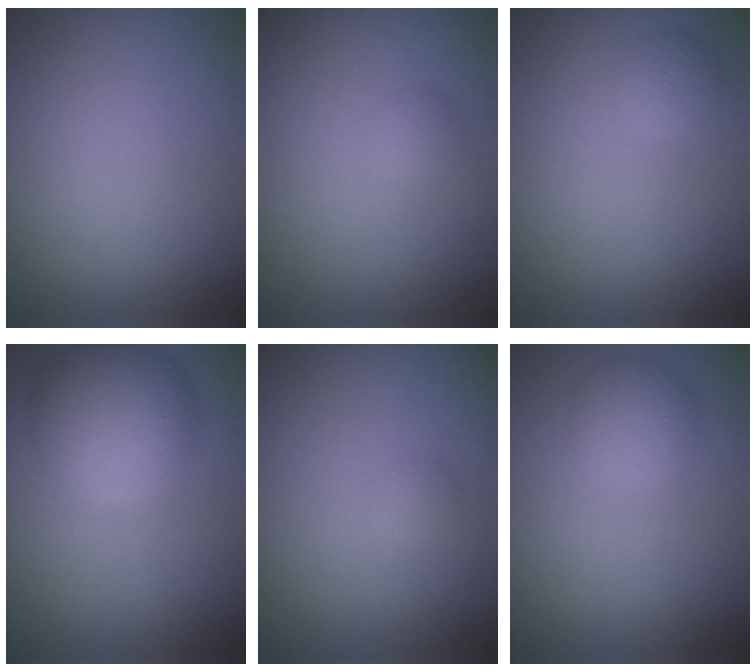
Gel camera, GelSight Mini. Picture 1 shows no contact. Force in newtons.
{"total": 0.9, "press": 0.8, "slide": 0.0}
{"total": 1.3, "press": 1.3, "slide": 0.1}
{"total": 6.6, "press": 6.6, "slide": 0.2}
{"total": 0.7, "press": 0.7, "slide": 0.1}
{"total": 2.6, "press": 2.6, "slide": 0.1}